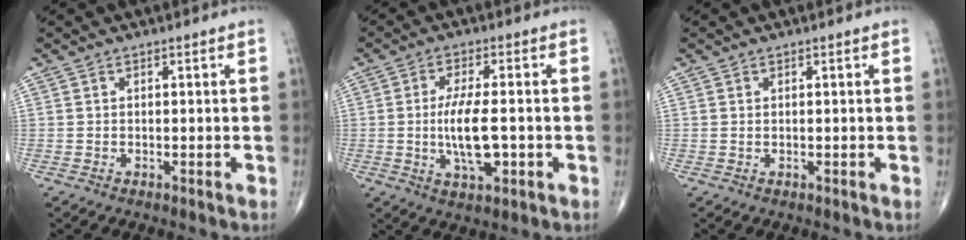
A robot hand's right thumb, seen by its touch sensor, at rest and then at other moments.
{"total": 8.6, "force": [-1.1, 3.0, 8.0], "torque": [-0.155, -0.003, -0.018]}
{"total": 0.0}